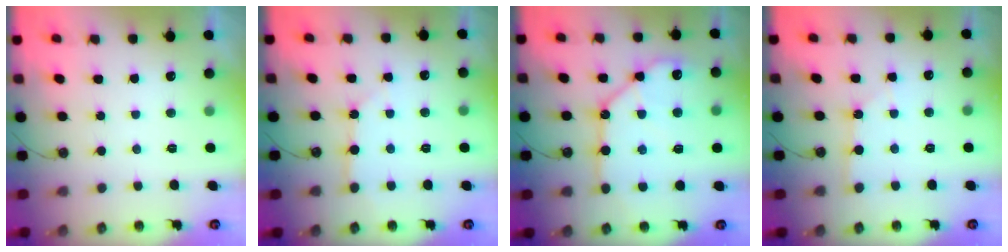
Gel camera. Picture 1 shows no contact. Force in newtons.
{"total": 2.7, "press": 2.7, "slide": 0.4}
{"total": 14.5, "press": 14.4, "slide": 1.8}
{"total": 2.2, "press": 2.2, "slide": 0.4}